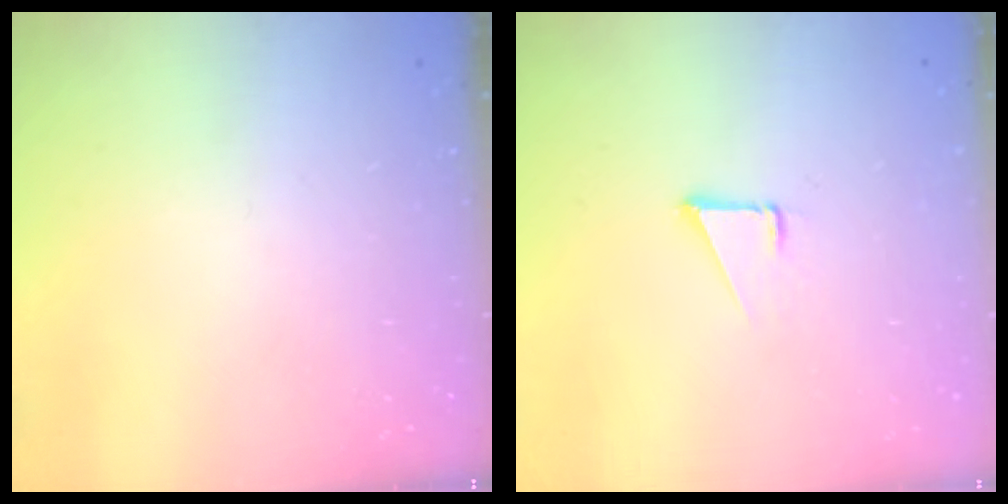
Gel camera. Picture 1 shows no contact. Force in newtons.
{"total": 1.7, "press": 1.7, "slide": 0.1}